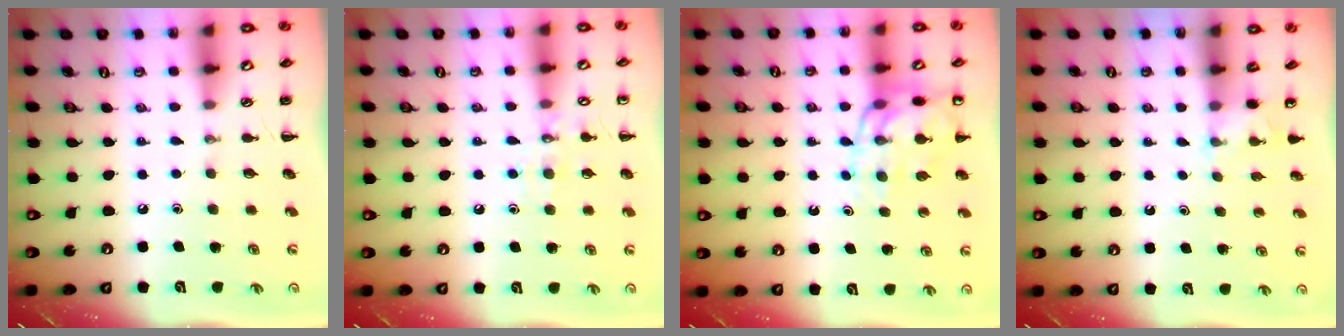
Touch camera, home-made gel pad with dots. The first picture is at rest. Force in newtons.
{"total": 7.7, "press": 7.6, "slide": 1.4}
{"total": 12.4, "press": 12.1, "slide": 2.7}
{"total": 2.2, "press": 2.2, "slide": 0.6}